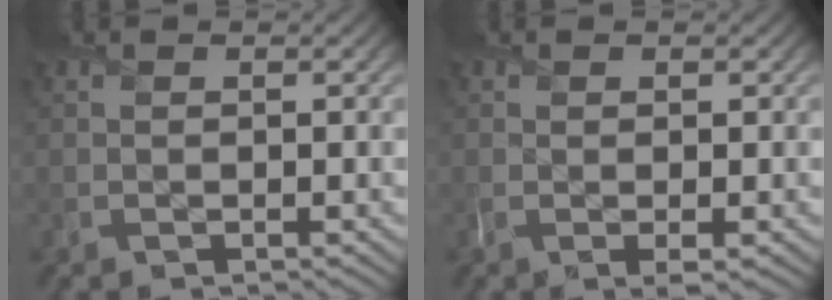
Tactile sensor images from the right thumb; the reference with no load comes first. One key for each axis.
{"total": 1.0, "fx": -0.3, "fy": 0.1, "fz": 0.9, "tx": -0.020, "ty": -0.004, "tz": -0.006}